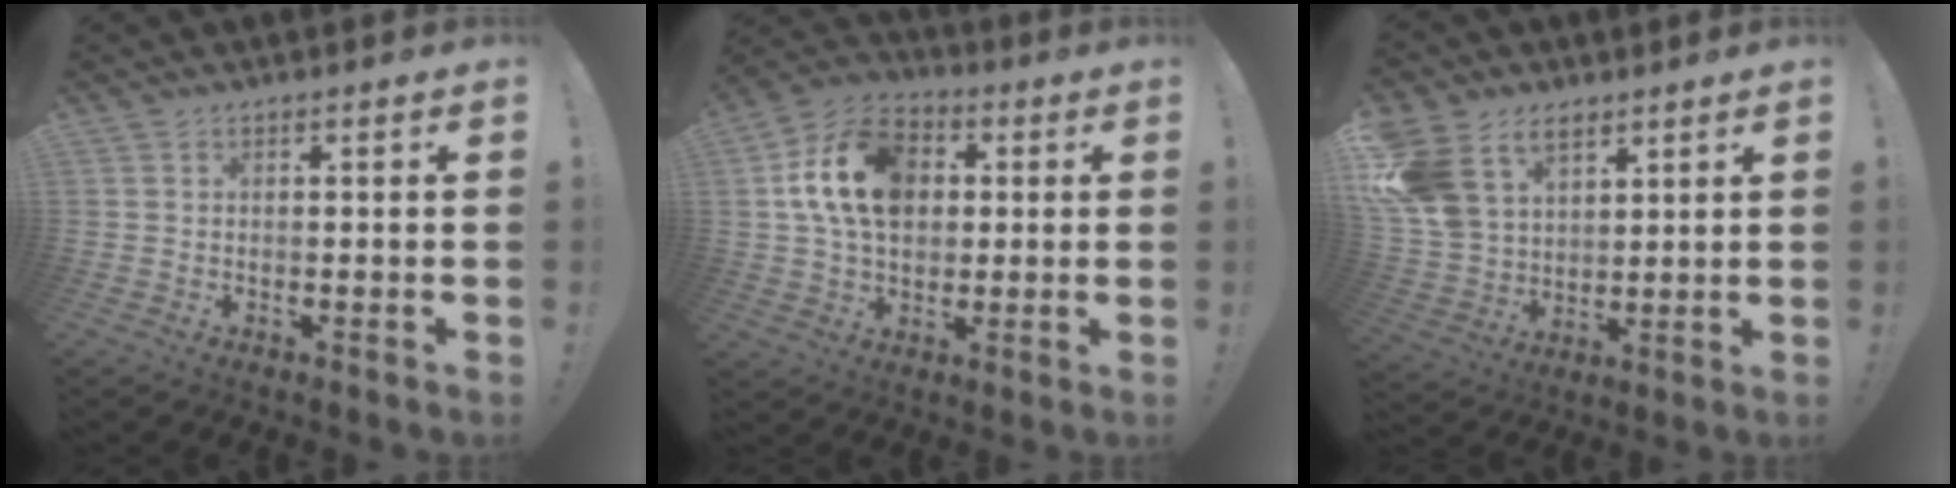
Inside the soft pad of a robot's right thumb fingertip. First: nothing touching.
{"total": 17.7, "force": [3.7, 13.0, 11.4], "torque": [-0.194, 0.004, 0.073]}
{"total": 15.0, "force": [8.3, 10.5, 6.8], "torque": [-0.133, -0.047, 0.165]}